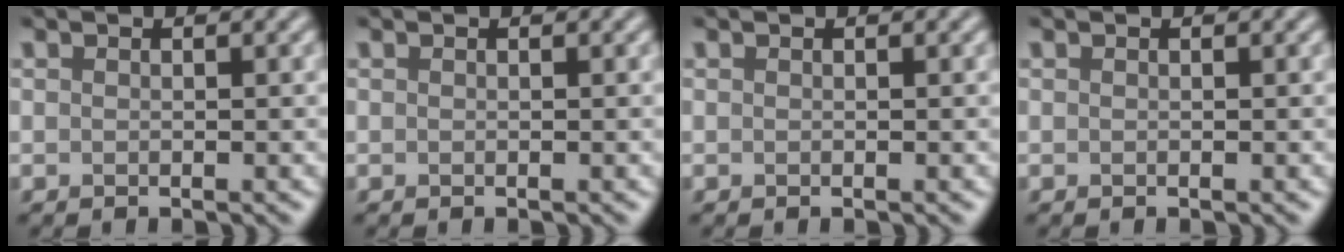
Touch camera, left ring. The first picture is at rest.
{"total": 0.0}
{"total": 0.0}
{"total": 0.0}